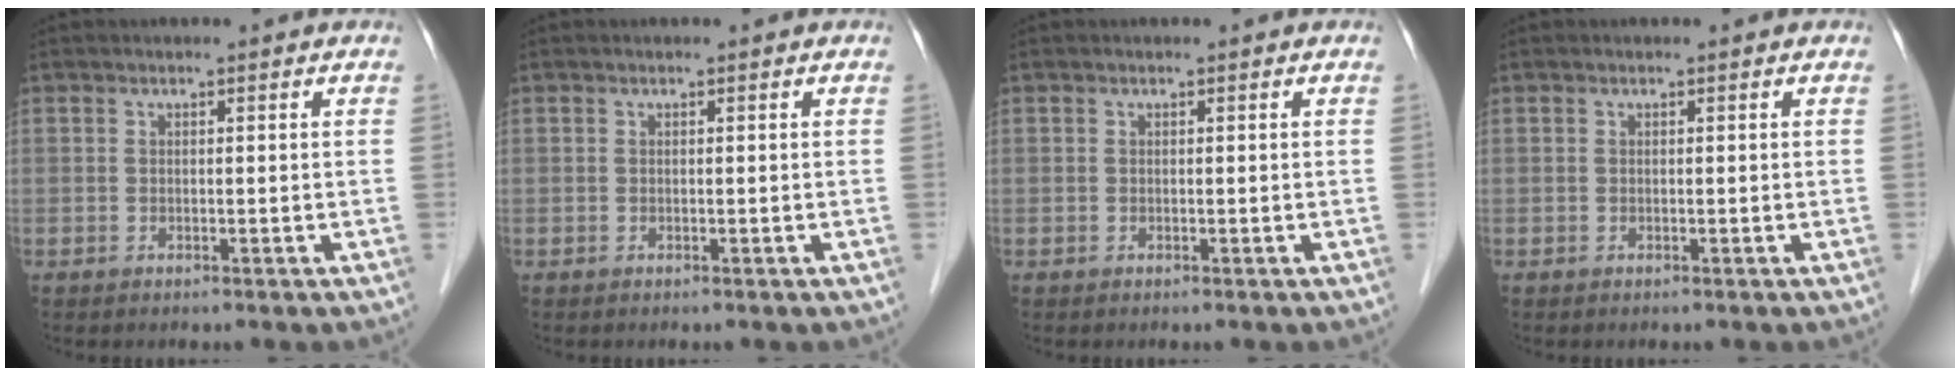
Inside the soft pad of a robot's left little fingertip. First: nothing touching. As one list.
[{"total": 0.0}, {"total": 0.0}, {"total": 0.0}]